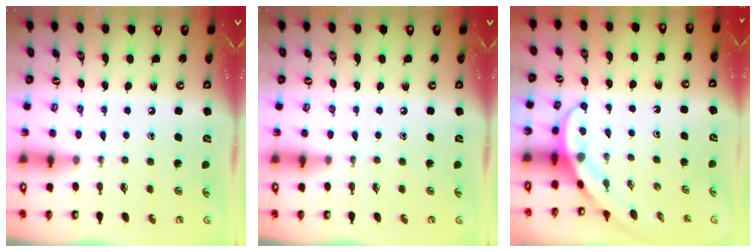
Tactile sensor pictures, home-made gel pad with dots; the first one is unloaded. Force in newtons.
{"total": 0.0}
{"total": 3.9, "press": 3.9, "slide": 0.3}